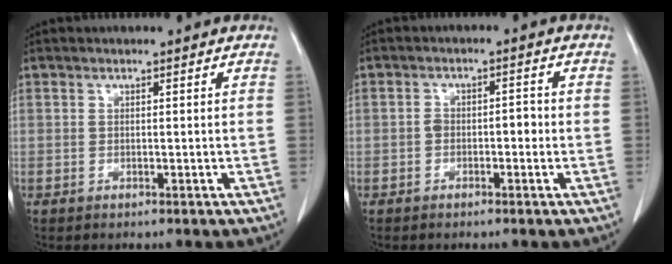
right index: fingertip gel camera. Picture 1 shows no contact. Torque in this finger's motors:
{"motor_torque": [0.38, -0.29, 0.18, 0.04]}